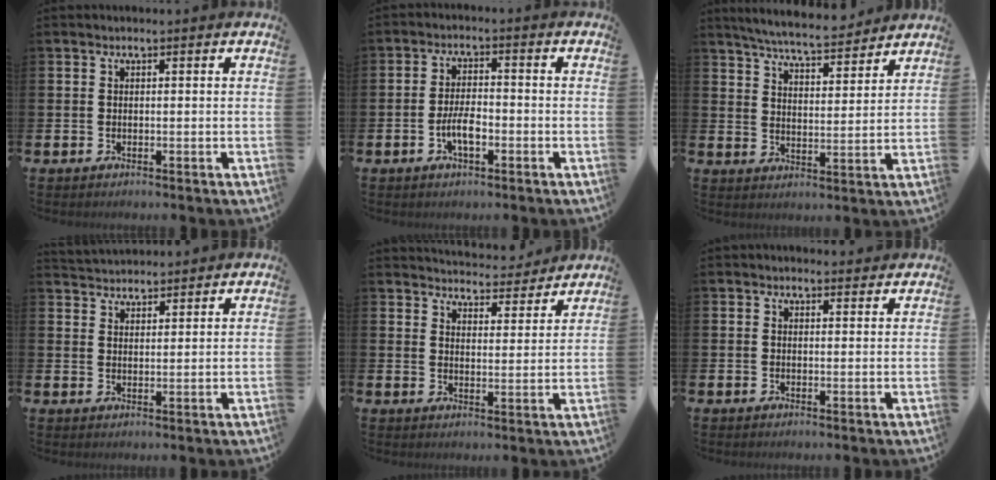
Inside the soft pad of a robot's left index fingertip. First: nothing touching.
{"total": 4.1, "force": [-1.4, 1.7, 3.4], "torque": [-0.064, 0.003, -0.028]}
{"total": 6.8, "force": [6.6, 0.5, 1.7], "torque": [-0.050, -0.037, 0.115]}
{"total": 3.2, "force": [3.1, 0.6, -0.2], "torque": [-0.004, -0.013, 0.058]}
{"total": 4.8, "force": [4.8, 0.6, 0.0], "torque": [-0.006, -0.039, 0.082]}
{"total": 1.1, "force": [1.0, 0.3, 0.2], "torque": [0.005, -0.001, 0.017]}